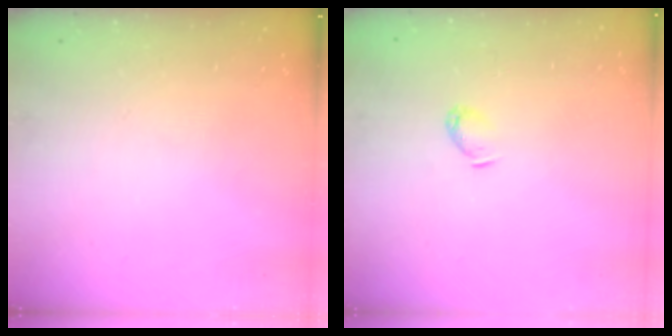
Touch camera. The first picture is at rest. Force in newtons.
{"total": 3.4, "press": 3.3, "slide": 0.6}